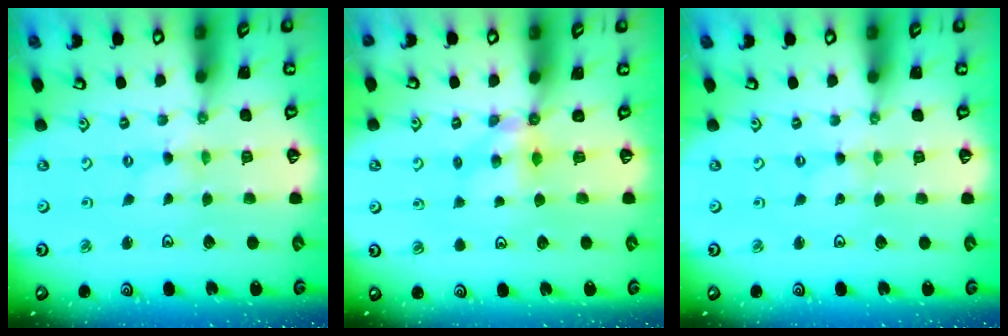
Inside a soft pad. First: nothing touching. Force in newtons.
{"total": 4.9, "press": 4.9, "slide": 0.4}
{"total": 0.0}